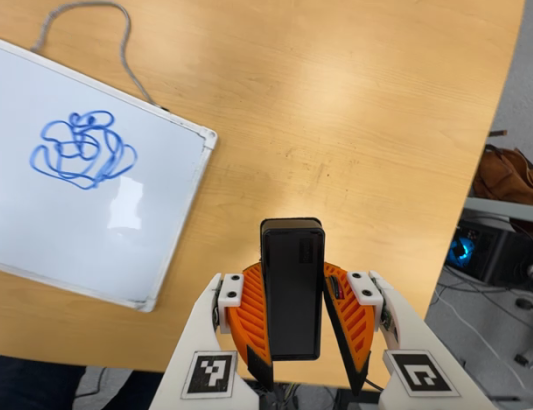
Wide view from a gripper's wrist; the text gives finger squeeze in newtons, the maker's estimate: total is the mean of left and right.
{"total": 5.6, "left": 5.6, "right": 5.7}